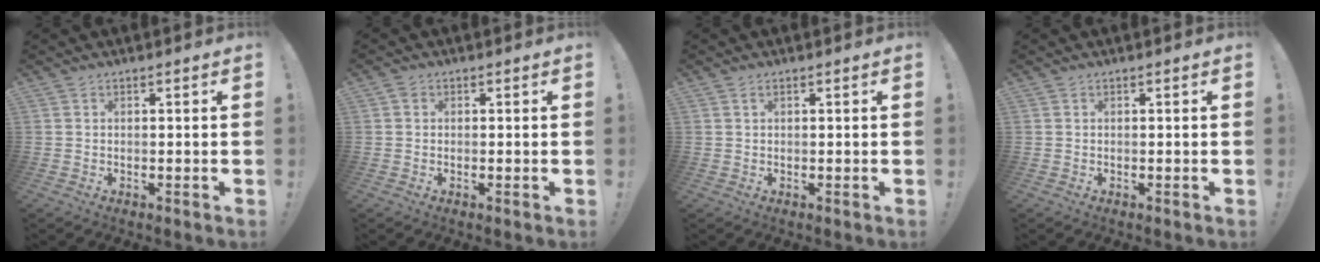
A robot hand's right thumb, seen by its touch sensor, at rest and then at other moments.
{"total": 1.0, "force": [0.1, 1.0, 0.2], "torque": [-0.011, 0.007, 0.003]}
{"total": 0.7, "force": [0.4, 0.2, 0.6], "torque": [-0.015, 0.003, 0.007]}
{"total": 0.0}